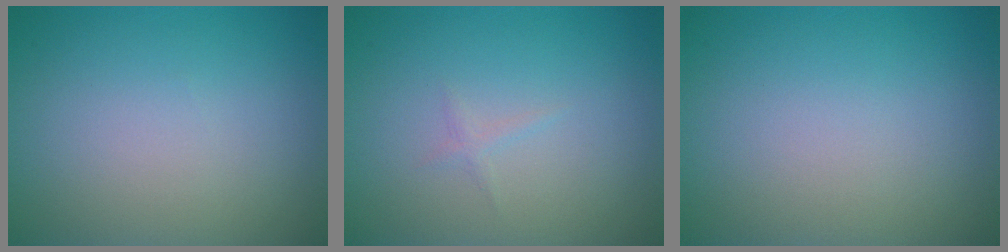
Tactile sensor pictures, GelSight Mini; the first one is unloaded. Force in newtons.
{"total": 0.5, "press": 0.5, "slide": 0.0}
{"total": 0.0}